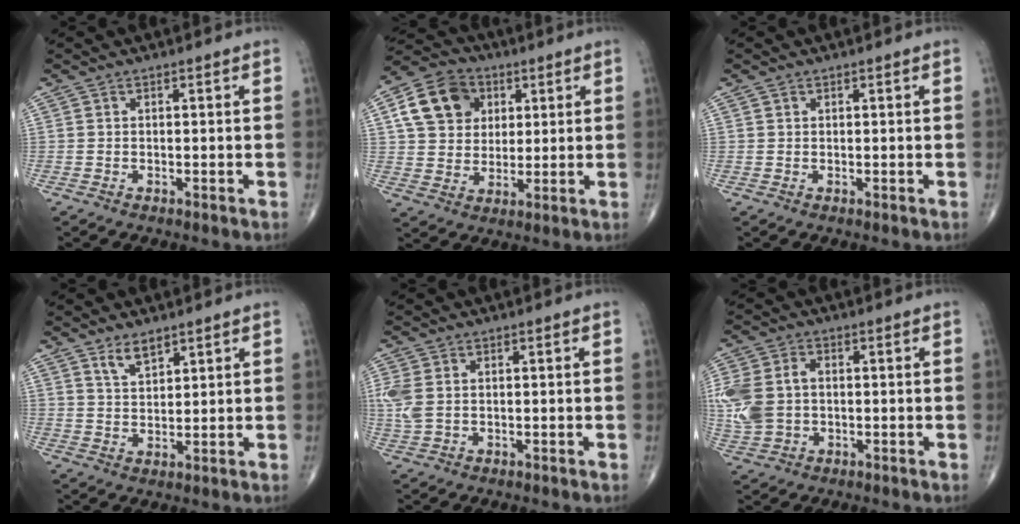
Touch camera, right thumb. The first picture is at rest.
{"total": 12.9, "force": [4.2, 10.3, 6.5], "torque": [-0.096, -0.002, 0.070]}
{"total": 0.5, "force": [0.3, 0.4, 0.1], "torque": [0.000, -0.002, 0.005]}
{"total": 4.2, "force": [3.1, 1.7, 2.2], "torque": [-0.031, -0.023, 0.061]}
{"total": 4.6, "force": [0.5, 3.1, 3.4], "torque": [-0.107, 0.006, 0.015]}
{"total": 11.0, "force": [0.2, 8.2, 7.4], "torque": [-0.180, 0.012, 0.011]}